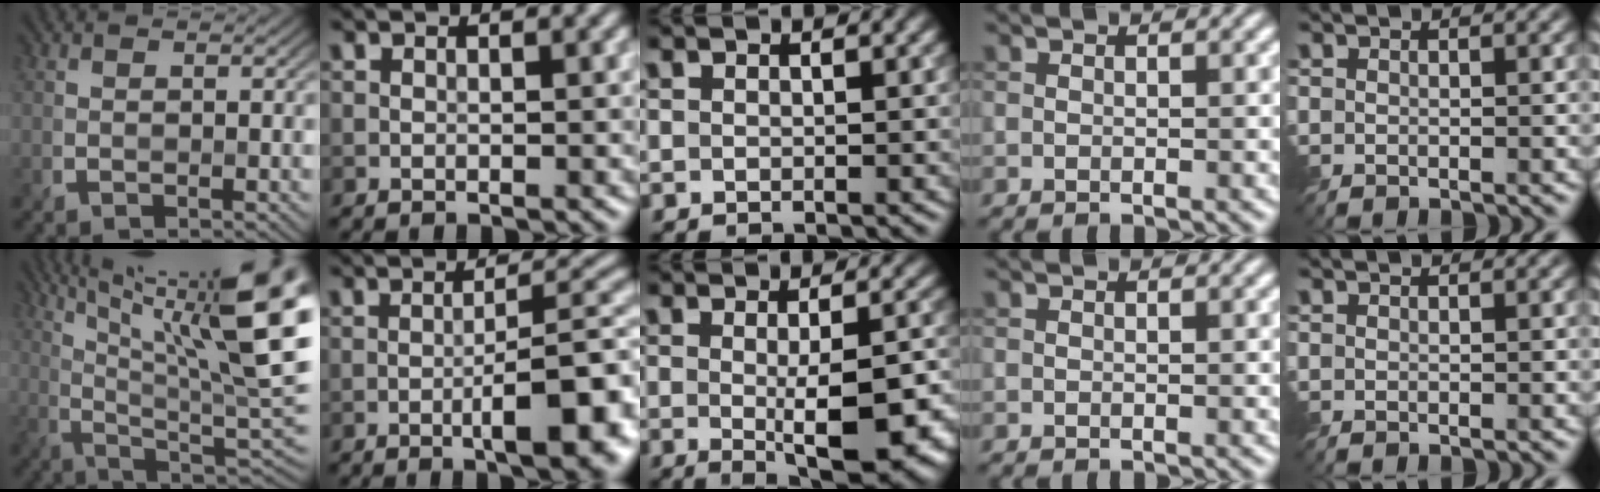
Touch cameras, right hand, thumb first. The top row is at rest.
{"thumb": {"total": 19.2, "force": [8.4, 5.3, 16.4], "torque": [-0.239, 0.010, 0.139]}, "index": {"total": 8.8, "force": [-3.1, 2.2, 7.9], "torque": [-0.105, 0.009, -0.045]}, "middle": {"total": 8.2, "force": [-1.4, 2.5, 7.6], "torque": [-0.104, -0.019, -0.012]}}